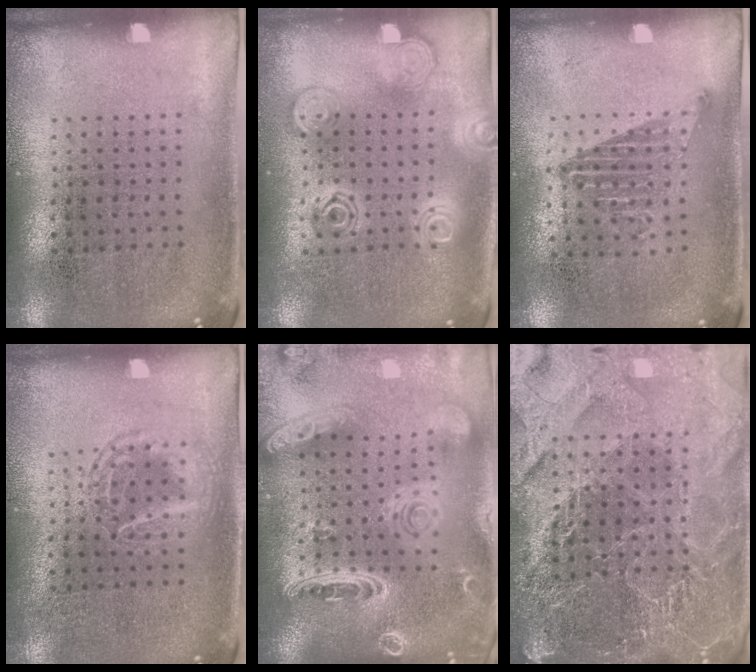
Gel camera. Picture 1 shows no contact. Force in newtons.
{"total": 2.8, "press": 2.8, "slide": 0.4}
{"total": 1.1, "press": 1.0, "slide": 0.5}
{"total": 1.2, "press": 1.2, "slide": 0.1}
{"total": 3.7, "press": 3.0, "slide": 2.2}
{"total": 5.8, "press": 5.0, "slide": 2.8}